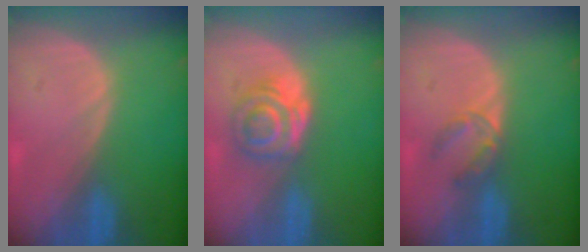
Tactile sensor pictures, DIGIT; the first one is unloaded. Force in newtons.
{"total": 6.3, "press": 5.2, "slide": 3.5}
{"total": 3.4, "press": 3.2, "slide": 1.0}